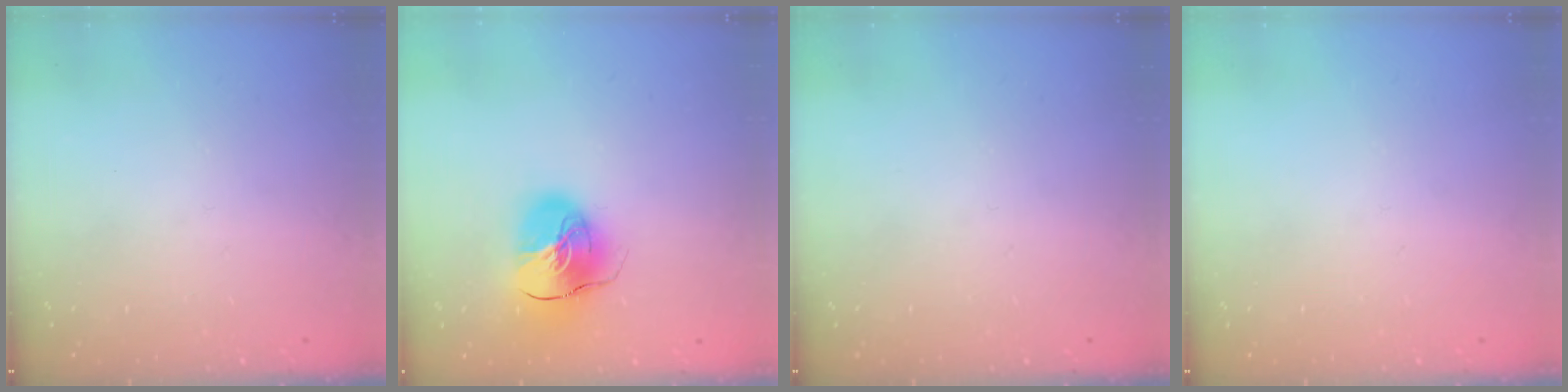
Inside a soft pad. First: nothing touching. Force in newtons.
{"total": 13.3, "press": 13.2, "slide": 2.2}
{"total": 0.0}
{"total": 0.0}